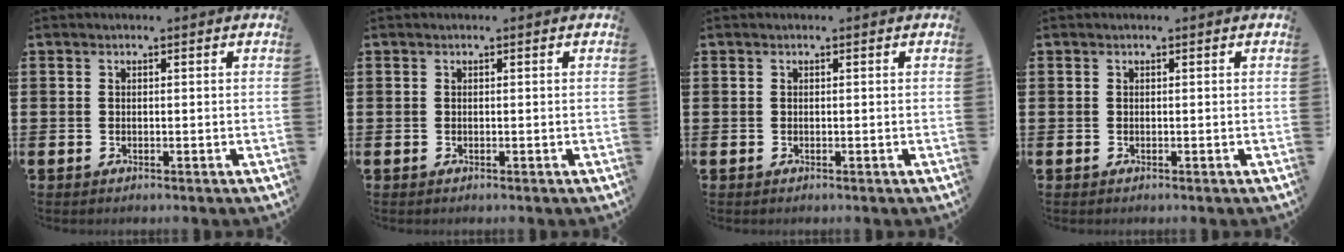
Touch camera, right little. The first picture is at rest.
{"total": 0.0}
{"total": 0.0}
{"total": 0.0}